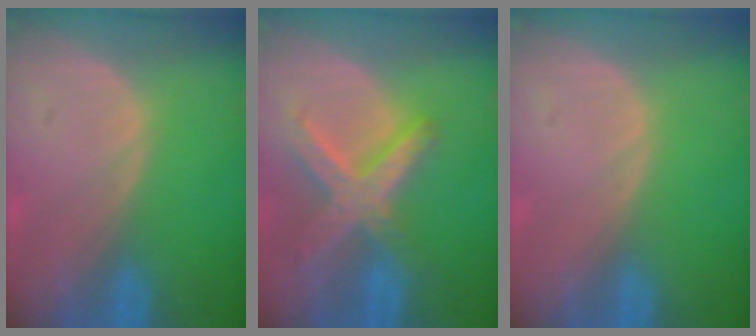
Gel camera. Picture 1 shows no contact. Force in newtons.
{"total": 8.3, "press": 7.1, "slide": 4.3}
{"total": 0.0}